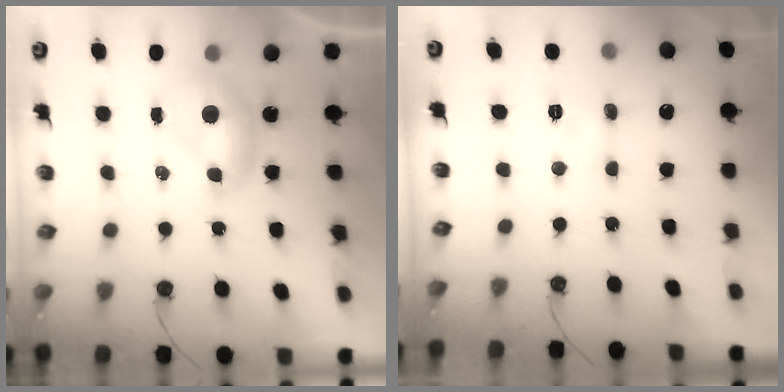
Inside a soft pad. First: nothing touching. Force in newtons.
{"total": 2.0, "press": 2.0, "slide": 0.4}